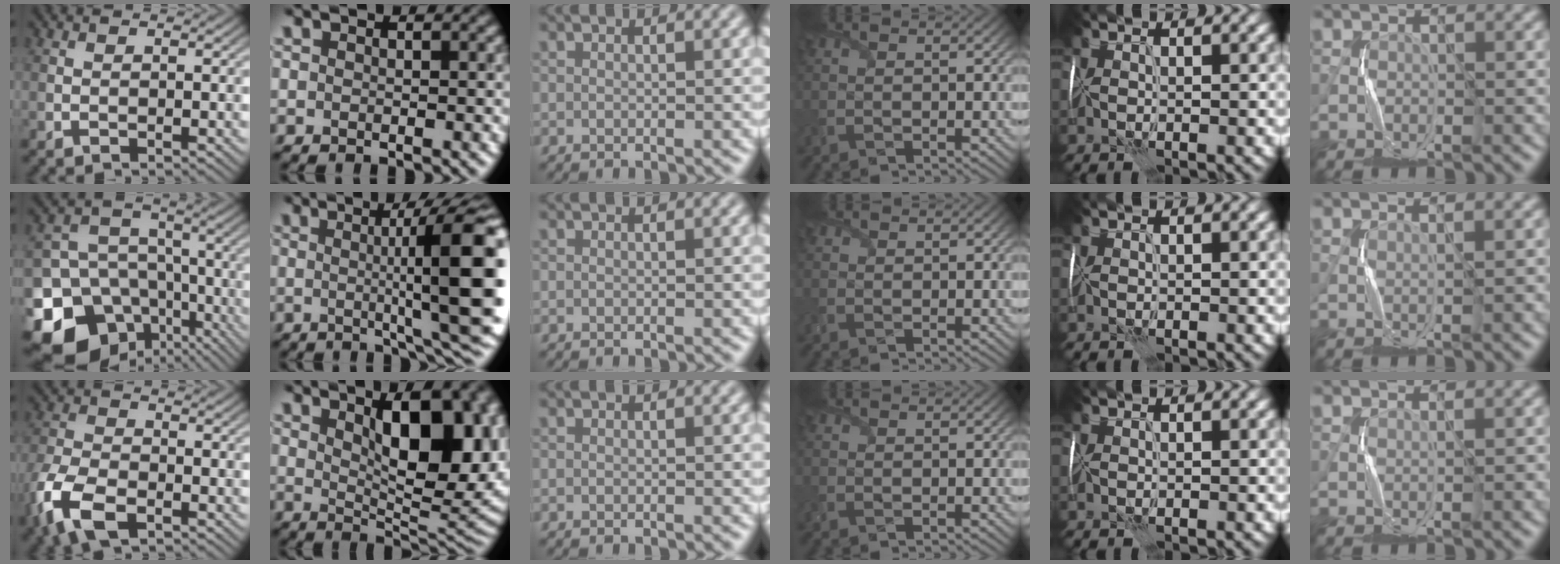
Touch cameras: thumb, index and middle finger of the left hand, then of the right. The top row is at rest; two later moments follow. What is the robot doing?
{"motion": "fold", "object": "tissue"}